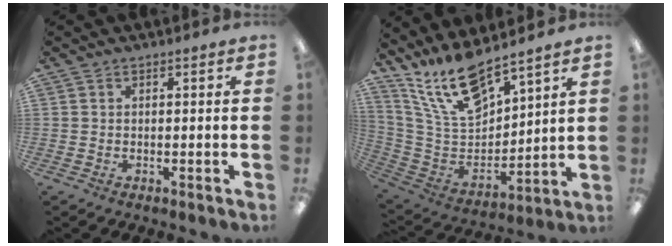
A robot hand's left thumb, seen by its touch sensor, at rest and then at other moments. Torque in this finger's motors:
{"motor_torque": [0.17, 0.14, 0.97, -1.80, 0.35]}